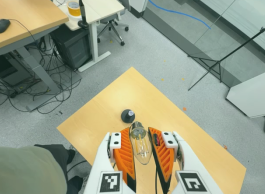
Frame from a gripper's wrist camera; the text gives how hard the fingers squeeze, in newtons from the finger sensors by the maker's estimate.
{"total": 19.7, "left": 21.2, "right": 18.1}